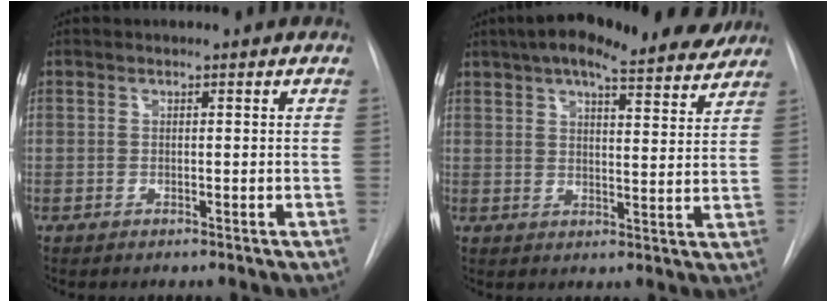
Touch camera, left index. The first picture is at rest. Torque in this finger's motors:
{"motor_torque": [0.85, -1.29, 0.00, 0.10]}